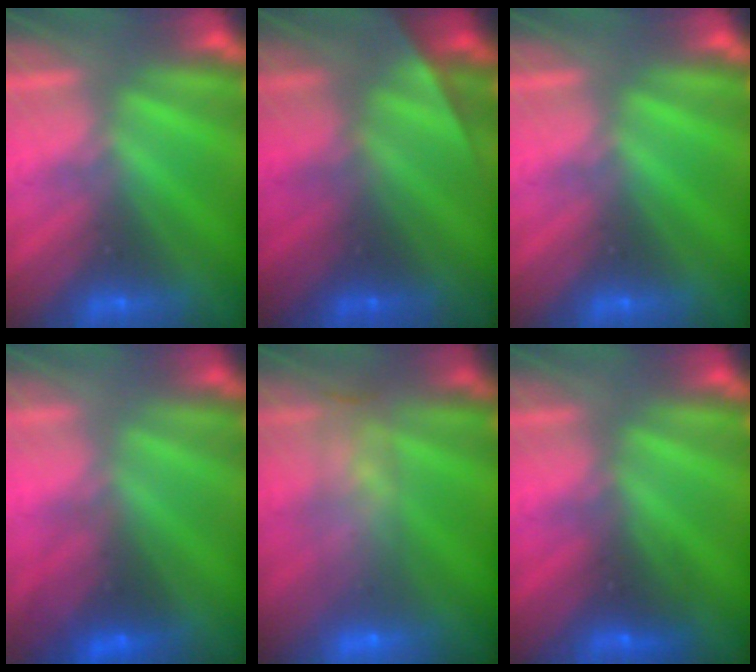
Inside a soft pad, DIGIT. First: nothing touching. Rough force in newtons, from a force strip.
{"total": 2.1}
{"total": 0.0}
{"total": 2.9}
{"total": 6.6}
{"total": 2.4}